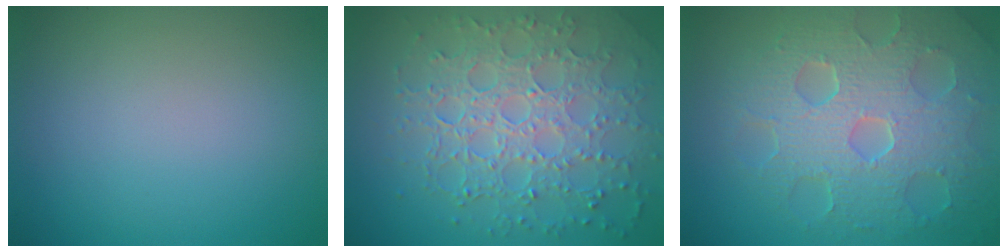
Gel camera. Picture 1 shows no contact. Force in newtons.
{"total": 8.1, "press": 5.7, "slide": 5.8}
{"total": 8.8, "press": 6.2, "slide": 6.2}